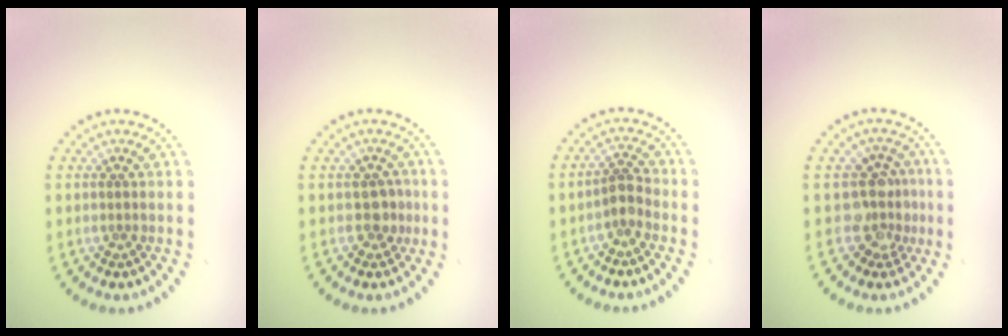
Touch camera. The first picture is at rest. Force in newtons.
{"total": 1.6, "press": 1.4, "slide": 0.7}
{"total": 1.9, "press": 1.5, "slide": 1.1}
{"total": 3.2, "press": 2.4, "slide": 2.1}